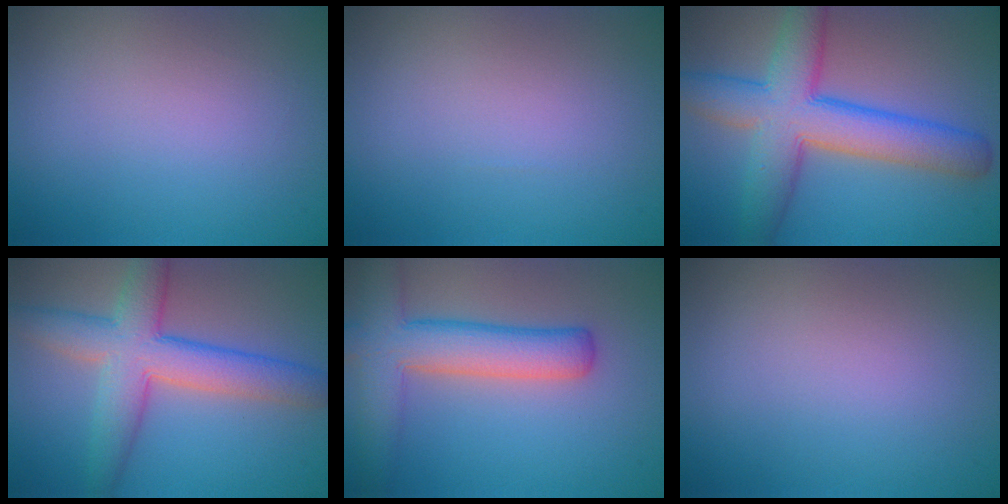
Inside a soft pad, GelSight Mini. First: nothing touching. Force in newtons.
{"total": 0.0}
{"total": 9.1, "press": 9.1, "slide": 0.2}
{"total": 7.2, "press": 7.2, "slide": 0.2}
{"total": 7.2, "press": 7.2, "slide": 0.4}
{"total": 0.0}